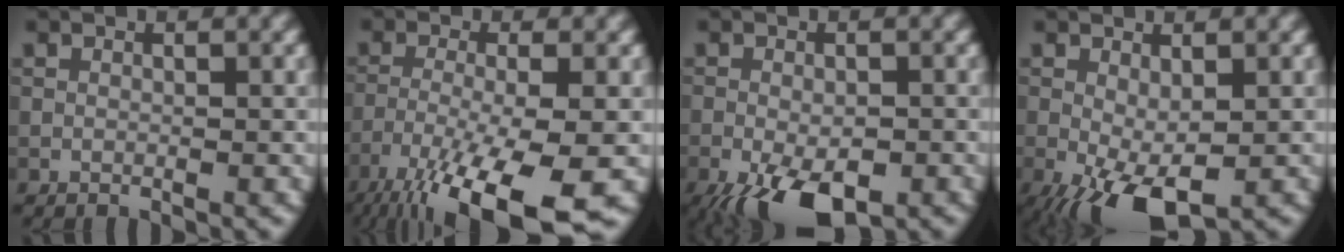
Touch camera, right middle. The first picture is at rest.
{"total": 12.0, "force": [-7.5, 2.6, 9.0], "torque": [-0.169, -0.017, -0.130]}
{"total": 7.9, "force": [-4.5, 3.3, 5.7], "torque": [-0.103, -0.016, -0.072]}
{"total": 5.9, "force": [-2.3, 2.4, 4.9], "torque": [-0.104, -0.011, -0.038]}